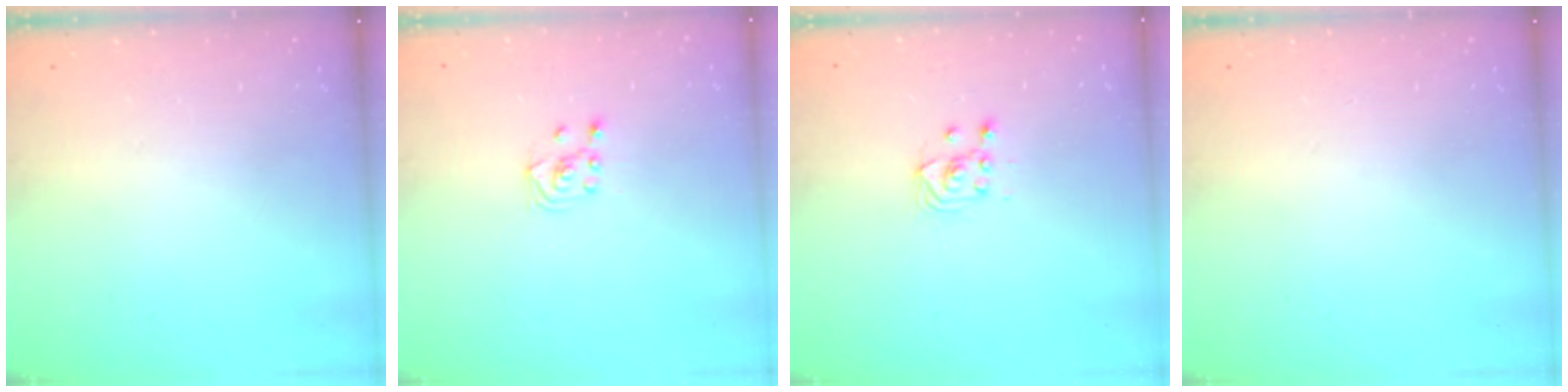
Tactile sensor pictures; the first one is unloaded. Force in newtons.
{"total": 2.3, "press": 2.2, "slide": 0.6}
{"total": 2.9, "press": 2.6, "slide": 1.3}
{"total": 0.0}